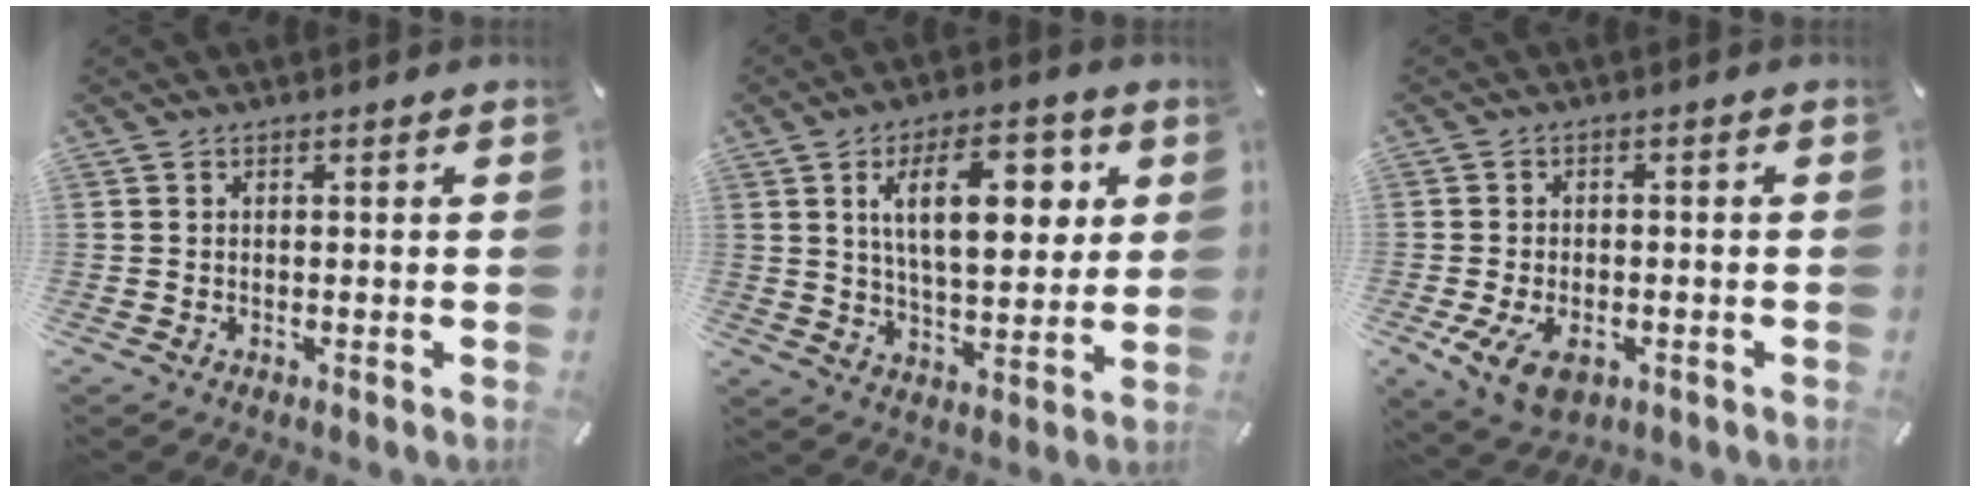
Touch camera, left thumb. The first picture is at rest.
{"total": 16.6, "force": [5.8, 8.1, 13.3], "torque": [-0.200, -0.003, 0.093]}
{"total": 7.2, "force": [-2.8, 4.7, 4.7], "torque": [-0.106, 0.005, -0.049]}